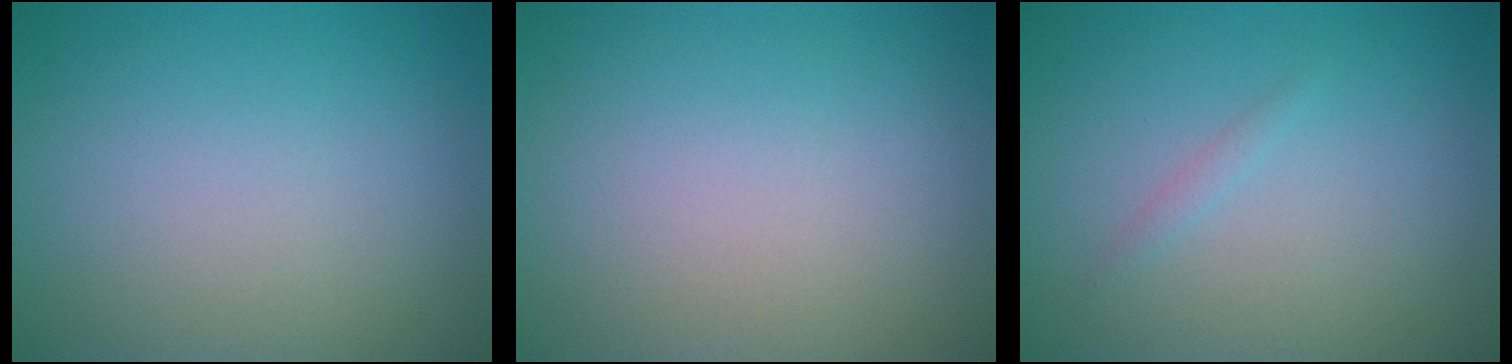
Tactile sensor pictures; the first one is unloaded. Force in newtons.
{"total": 0.0}
{"total": 0.6, "press": 0.6, "slide": 0.0}